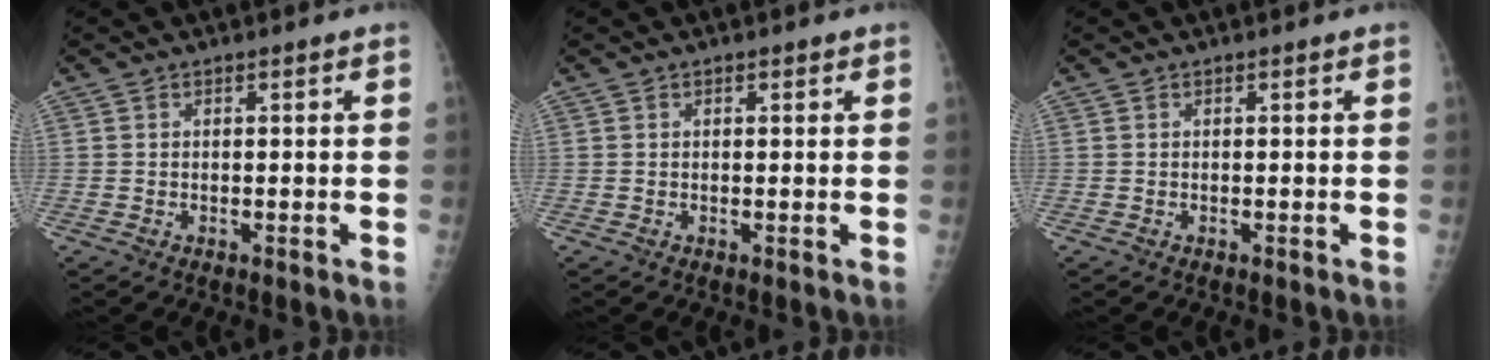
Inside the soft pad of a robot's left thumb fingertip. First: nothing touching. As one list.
[{"total": 0.9, "force": [0.5, 0.5, 0.6], "torque": [-0.007, 0.000, 0.005]}, {"total": 0.0}]